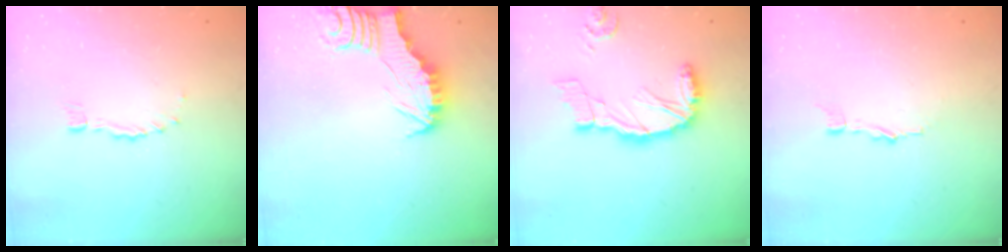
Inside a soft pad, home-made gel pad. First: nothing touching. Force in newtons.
{"total": 2.4, "press": 2.4, "slide": 0.2}
{"total": 15.2, "press": 15.0, "slide": 2.4}
{"total": 4.6, "press": 4.6, "slide": 0.6}